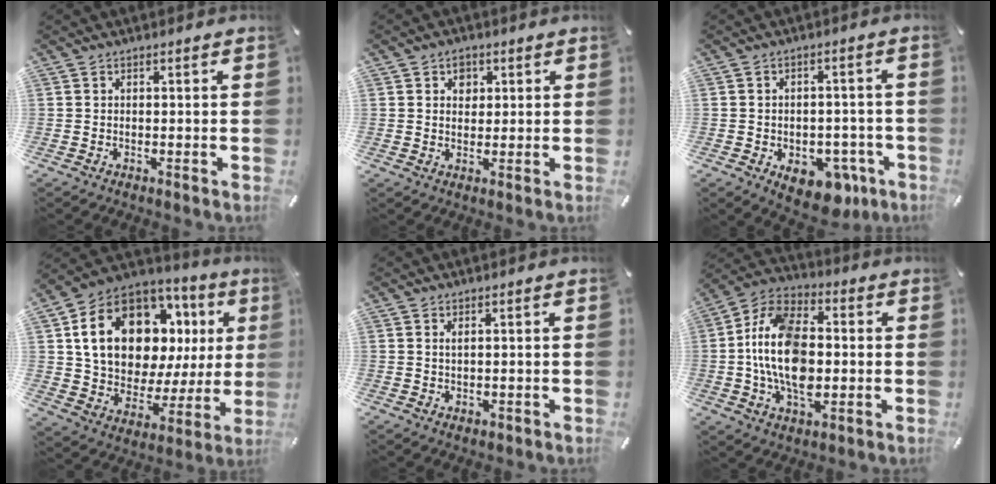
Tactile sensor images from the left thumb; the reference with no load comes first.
{"total": 3.4, "force": [1.3, 2.9, 1.3], "torque": [-0.006, -0.002, 0.016]}
{"total": 9.6, "force": [-4.1, 6.2, 6.1], "torque": [-0.073, 0.015, -0.061]}
{"total": 20.8, "force": [9.0, 13.0, 13.4], "torque": [-0.238, -0.051, 0.159]}
{"total": 1.2, "force": [0.5, 0.6, 1.0], "torque": [-0.021, 0.001, 0.008]}
{"total": 16.7, "force": [-1.2, 10.7, 12.8], "torque": [-0.285, 0.001, -0.028]}